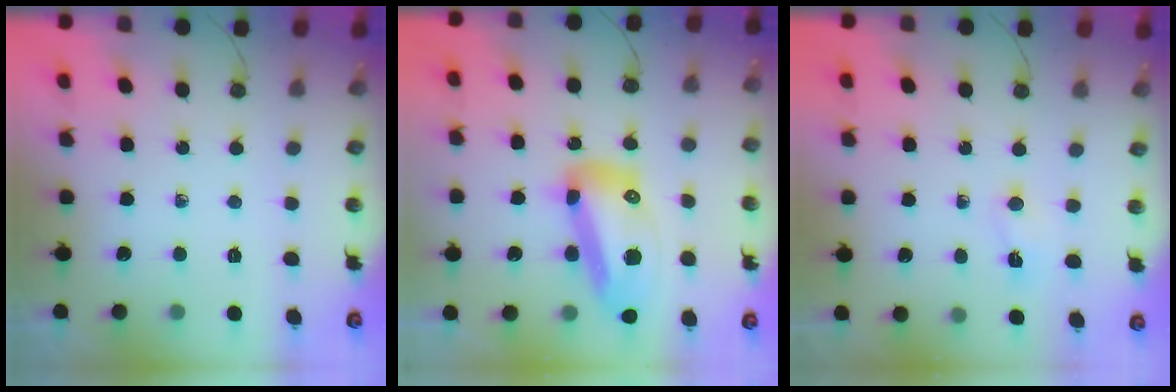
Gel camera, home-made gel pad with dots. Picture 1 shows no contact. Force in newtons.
{"total": 17.2, "press": 17.1, "slide": 2.1}
{"total": 2.8, "press": 2.7, "slide": 0.7}